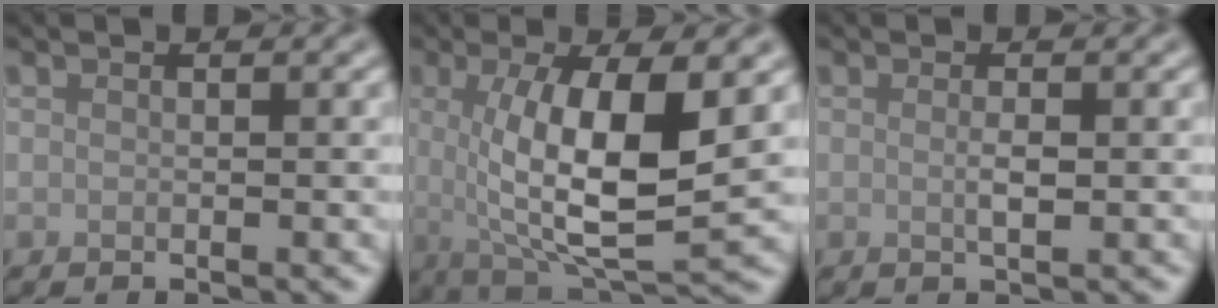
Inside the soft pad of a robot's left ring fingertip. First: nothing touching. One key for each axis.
{"total": 10.2, "fx": 0.6, "fy": 3.3, "fz": 9.7, "tx": -0.157, "ty": -0.016, "tz": 0.016}
{"total": 1.4, "fx": 0.0, "fy": 0.3, "fz": 1.3, "tx": -0.024, "ty": -0.002, "tz": -0.001}